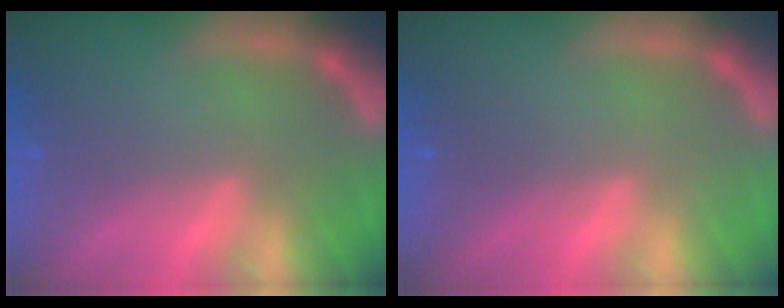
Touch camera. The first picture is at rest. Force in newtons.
{"total": 0.0}